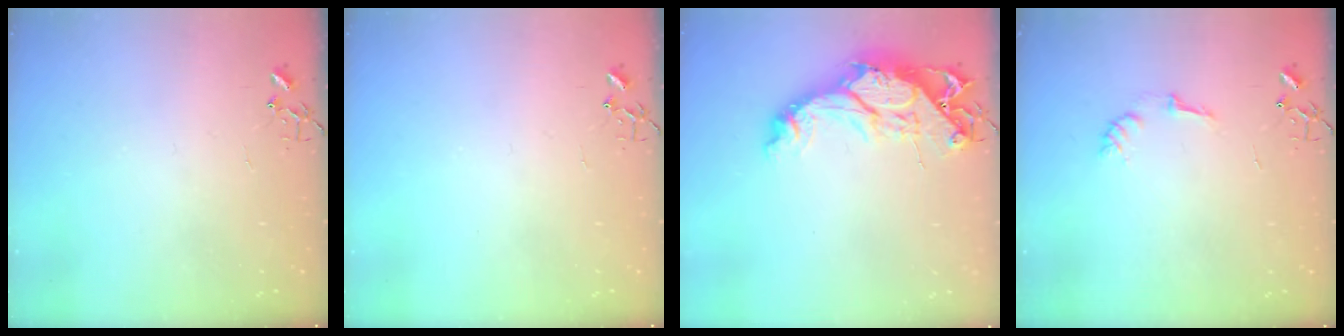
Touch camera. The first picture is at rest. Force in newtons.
{"total": 0.0}
{"total": 15.7, "press": 15.7, "slide": 1.2}
{"total": 6.9, "press": 6.8, "slide": 0.9}